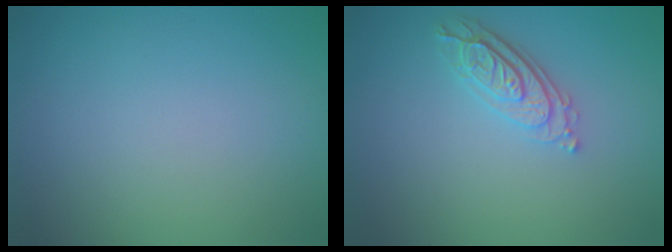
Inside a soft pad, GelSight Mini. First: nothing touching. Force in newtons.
{"total": 3.0, "press": 2.6, "slide": 1.5}